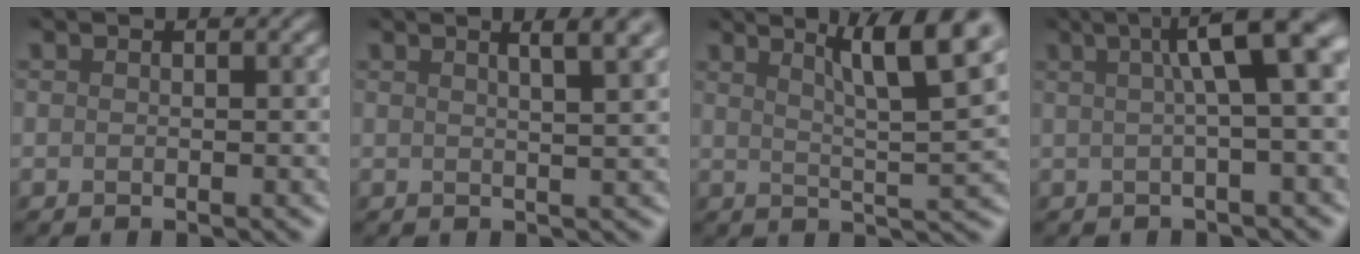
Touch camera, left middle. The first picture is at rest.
{"total": 6.0, "force": [3.2, 2.4, 4.6], "torque": [-0.021, 0.040, 0.013]}
{"total": 9.0, "force": [4.4, 1.9, 7.6], "torque": [-0.080, 0.019, 0.064]}
{"total": 8.0, "force": [2.1, 2.1, 7.4], "torque": [-0.076, 0.023, 0.028]}